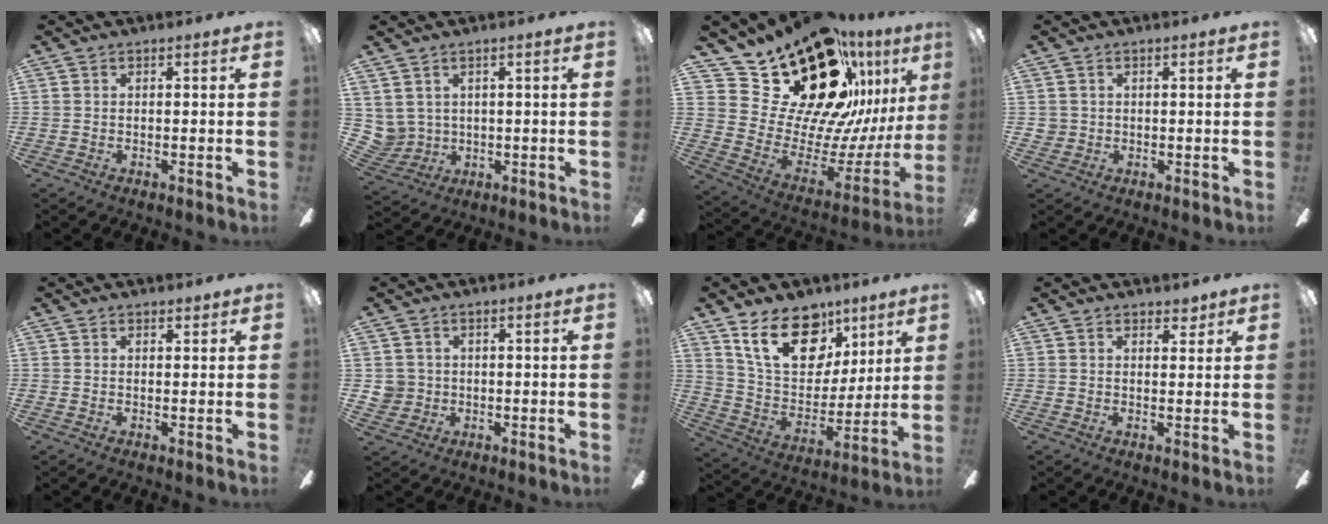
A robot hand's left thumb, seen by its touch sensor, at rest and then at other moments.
{"total": 4.9, "force": [2.6, 4.1, 0.7], "torque": [-0.046, -0.012, 0.050]}
{"total": 29.6, "force": [19.1, 14.0, 17.7], "torque": [-0.287, -0.146, 0.371]}
{"total": 1.7, "force": [0.5, 1.7, 0.2], "torque": [-0.006, 0.003, 0.008]}
{"total": 1.3, "force": [1.2, 0.6, 0.2], "torque": [0.003, -0.004, 0.021]}
{"total": 3.9, "force": [0.6, 3.8, 0.4], "torque": [-0.009, 0.007, 0.012]}
{"total": 21.5, "force": [12.0, 13.2, 12.0], "torque": [-0.193, -0.053, 0.220]}
{"total": 2.9, "force": [2.4, 1.5, 0.7], "torque": [0.007, -0.012, 0.041]}